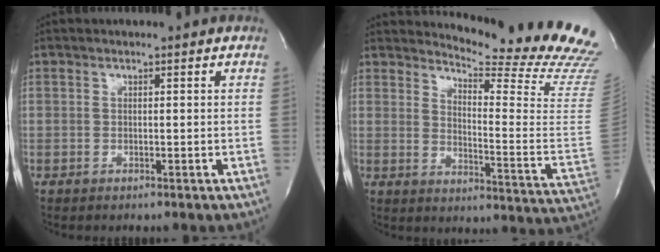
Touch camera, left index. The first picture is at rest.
{"total": 21.3, "force": [20.2, -0.2, 6.7], "torque": [-0.106, -0.163, 0.234]}